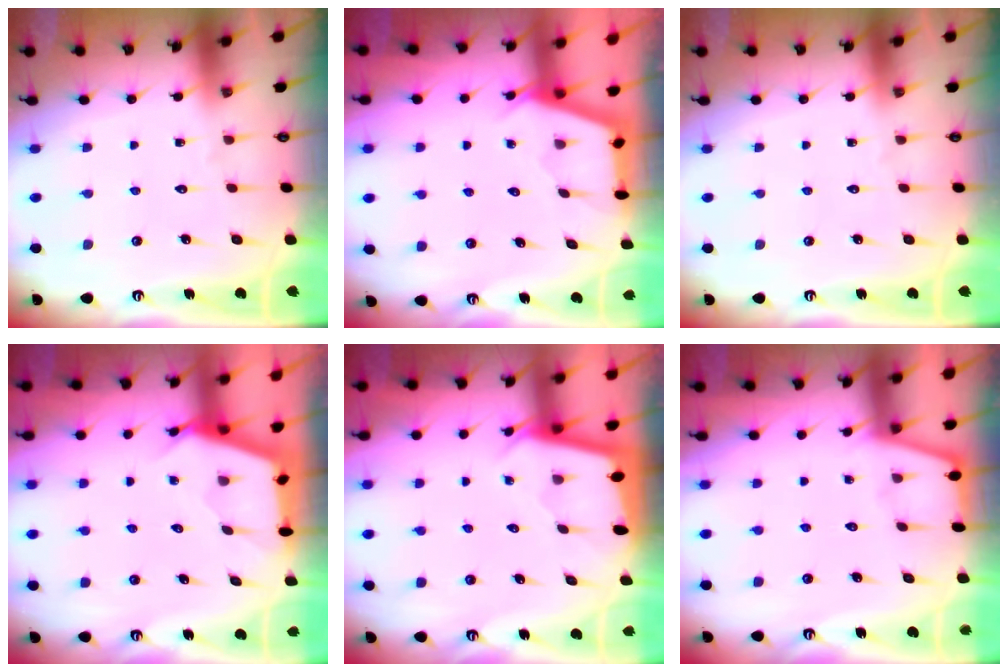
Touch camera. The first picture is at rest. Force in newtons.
{"total": 2.9, "press": 2.9, "slide": 0.3}
{"total": 0.0}
{"total": 2.7, "press": 2.7, "slide": 0.3}
{"total": 1.9, "press": 1.9, "slide": 0.1}
{"total": 1.9, "press": 1.9, "slide": 0.2}